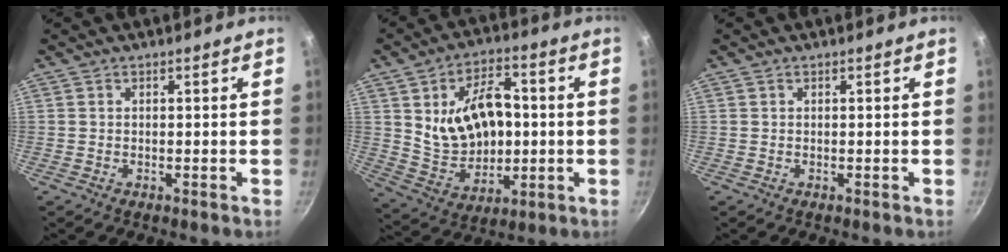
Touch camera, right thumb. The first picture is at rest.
{"total": 16.2, "force": [1.4, 10.6, 12.2], "torque": [-0.172, -0.002, 0.041]}
{"total": 0.0}